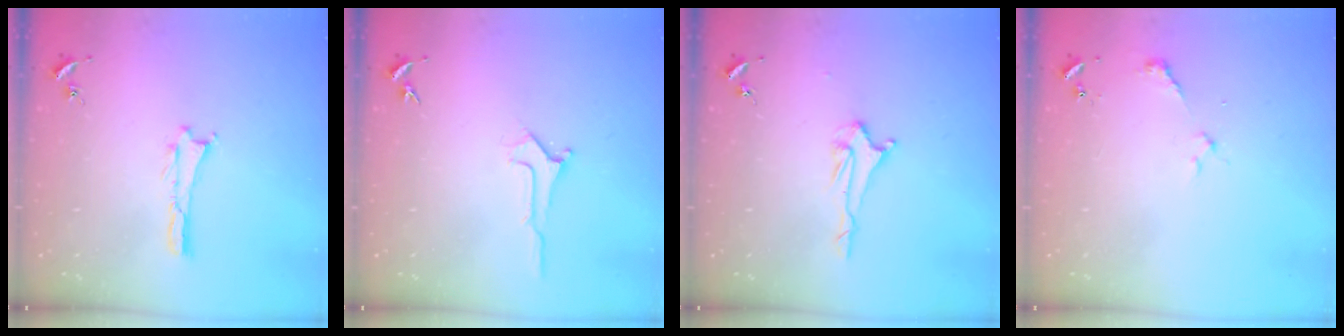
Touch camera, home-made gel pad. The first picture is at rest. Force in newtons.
{"total": 1.0, "press": 1.0, "slide": 0.0}
{"total": 2.1, "press": 2.0, "slide": 0.4}
{"total": 2.3, "press": 2.3, "slide": 0.1}